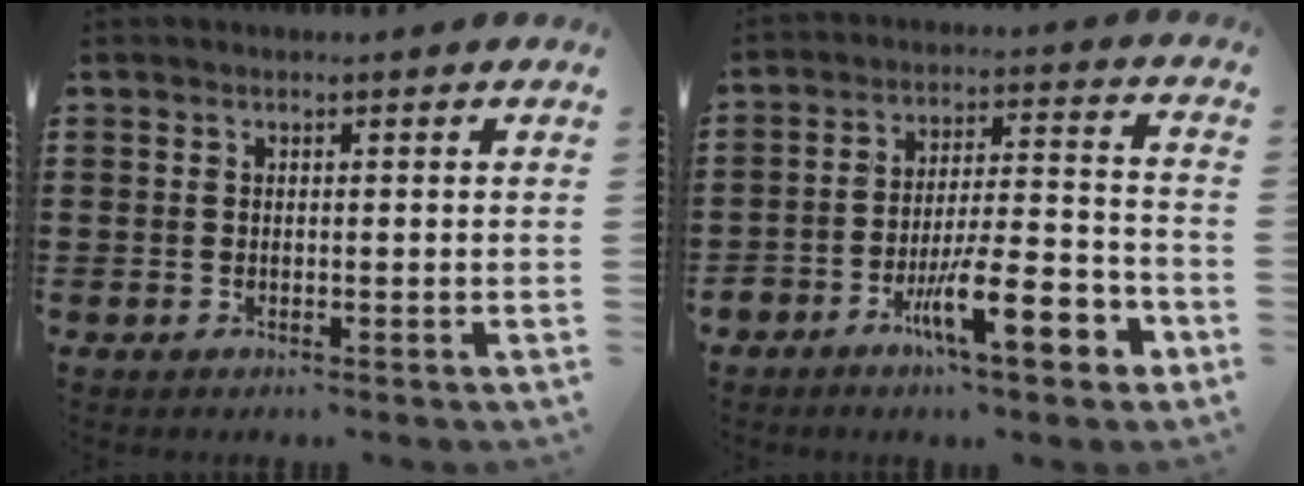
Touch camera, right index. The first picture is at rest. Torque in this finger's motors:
{"motor_torque": [2.14, 0.00, 0.83, 0.21]}